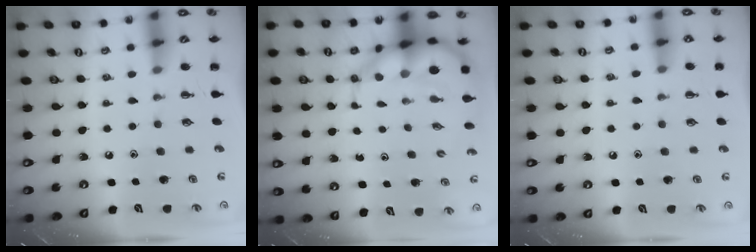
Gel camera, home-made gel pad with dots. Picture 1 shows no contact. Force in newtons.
{"total": 6.8, "press": 6.5, "slide": 1.9}
{"total": 3.3, "press": 3.0, "slide": 1.2}